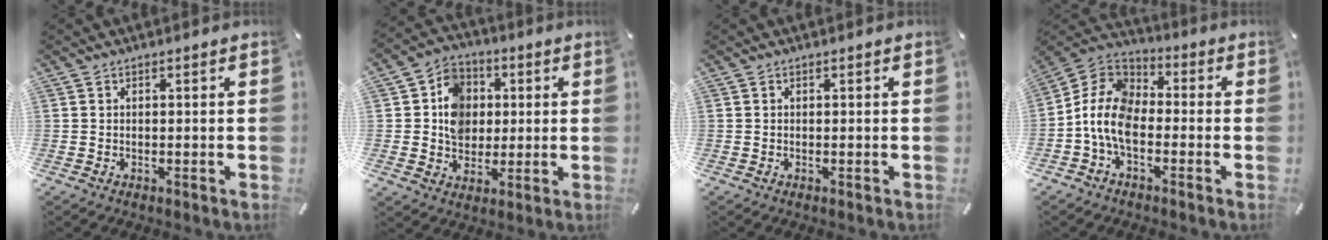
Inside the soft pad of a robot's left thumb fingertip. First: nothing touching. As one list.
[{"total": 9.8, "force": [0.8, 8.7, 4.4], "torque": [-0.075, 0.014, 0.016]}, {"total": 0.0}, {"total": 10.3, "force": [-4.8, 6.3, 6.5], "torque": [-0.159, 0.009, -0.098]}]